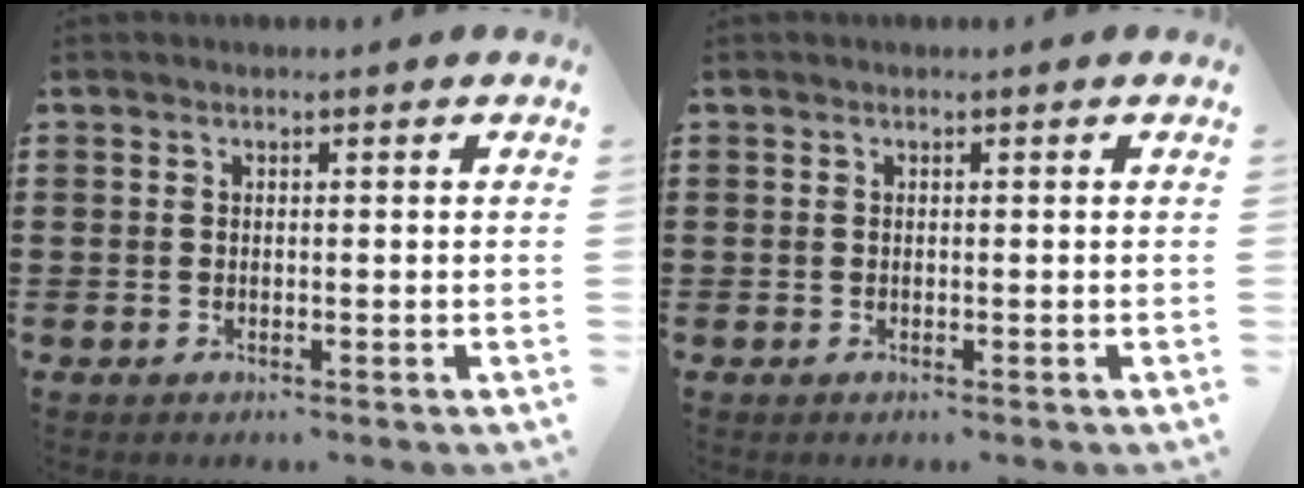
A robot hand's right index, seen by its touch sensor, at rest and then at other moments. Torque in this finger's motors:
{"motor_torque": [0.62, 1.21, 0.00, 0.00]}